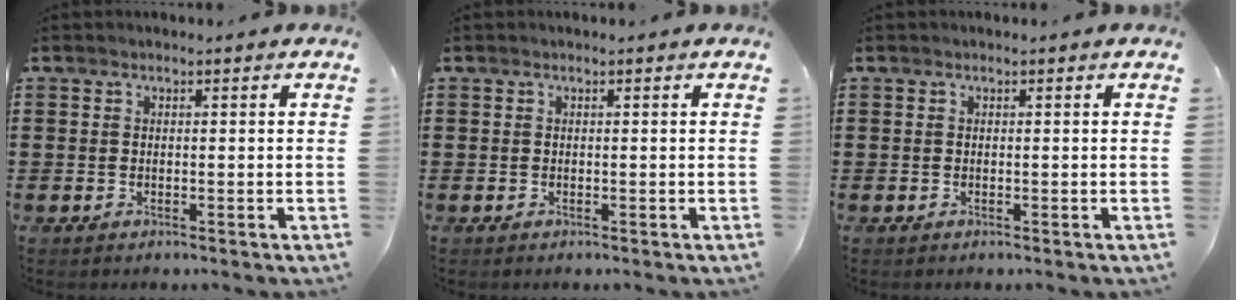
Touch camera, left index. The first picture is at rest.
{"total": 0.0}
{"total": 0.0}